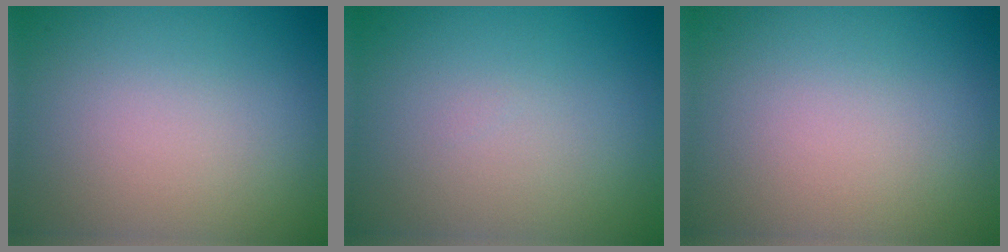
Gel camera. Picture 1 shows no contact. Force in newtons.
{"total": 0.0}
{"total": 0.0}